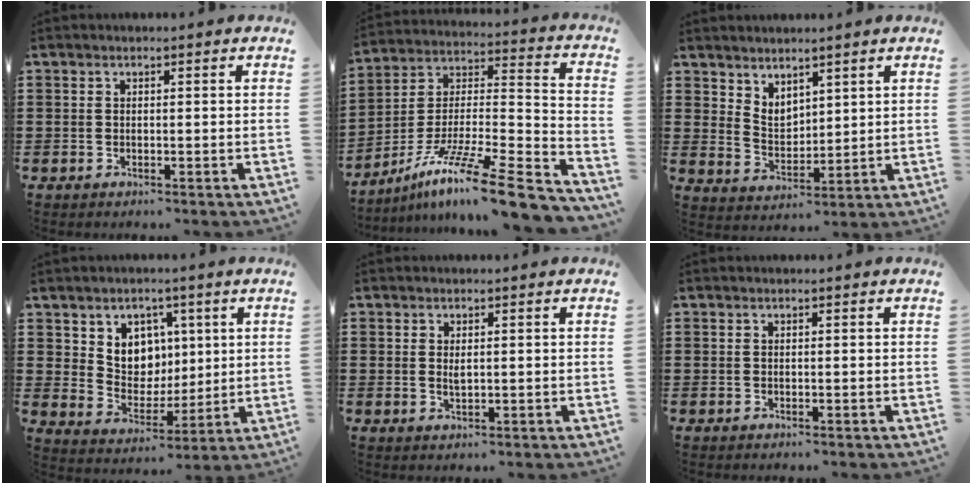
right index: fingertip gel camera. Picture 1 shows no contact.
{"total": 13.7, "force": [-10.3, 1.4, 9.0], "torque": [-0.152, 0.014, -0.190]}
{"total": 4.0, "force": [3.5, 1.8, 0.3], "torque": [-0.020, -0.005, 0.067]}
{"total": 6.9, "force": [3.1, 5.9, 1.5], "torque": [-0.050, -0.012, 0.057]}
{"total": 1.6, "force": [0.4, 0.7, 1.4], "torque": [-0.030, 0.004, 0.005]}
{"total": 0.0}